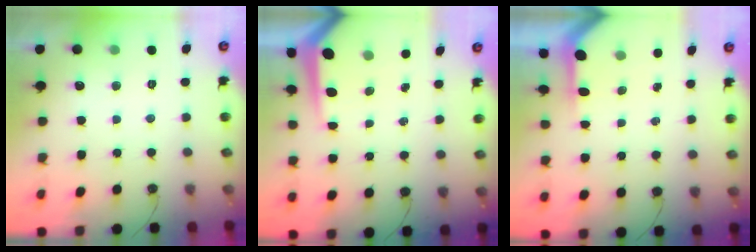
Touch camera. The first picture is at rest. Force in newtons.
{"total": 6.4, "press": 6.4, "slide": 0.7}
{"total": 2.8, "press": 2.8, "slide": 0.2}